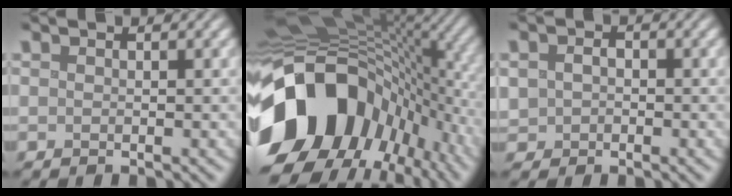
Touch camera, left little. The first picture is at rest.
{"total": 17.2, "force": [-4.4, 12.1, 11.4], "torque": [-0.219, -0.004, -0.076]}
{"total": 2.5, "force": [0.0, 2.2, 1.2], "torque": [-0.018, 0.005, -0.009]}